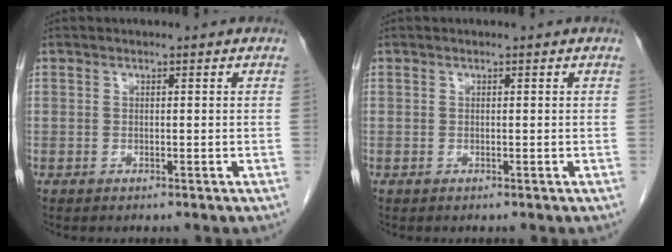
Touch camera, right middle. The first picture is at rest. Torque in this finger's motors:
{"motor_torque": [0.00, 0.00, 0.01, -0.01]}